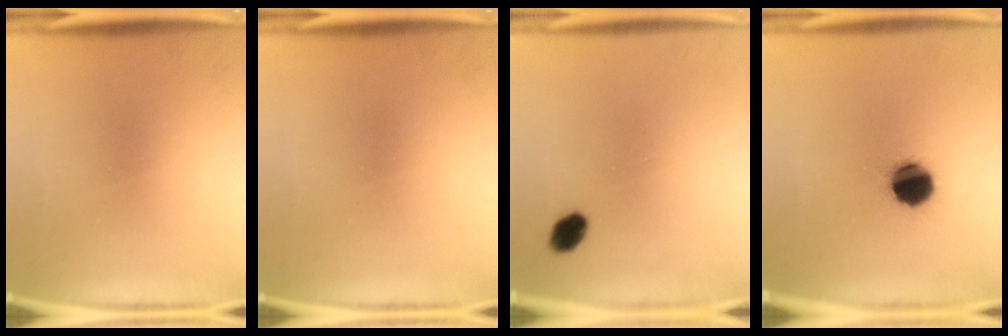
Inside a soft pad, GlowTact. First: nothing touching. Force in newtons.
{"total": 0.0}
{"total": 4.0}
{"total": 10.8}